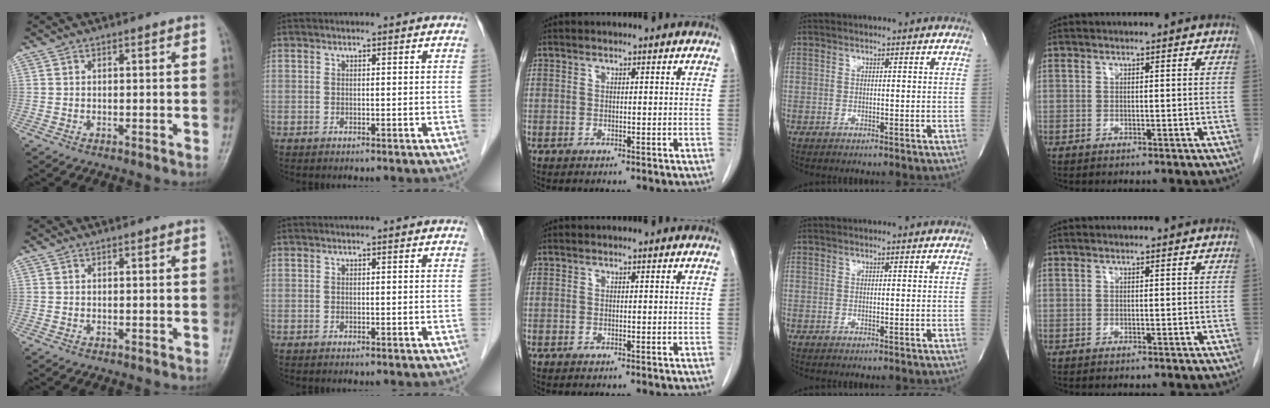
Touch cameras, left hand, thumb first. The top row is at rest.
{}